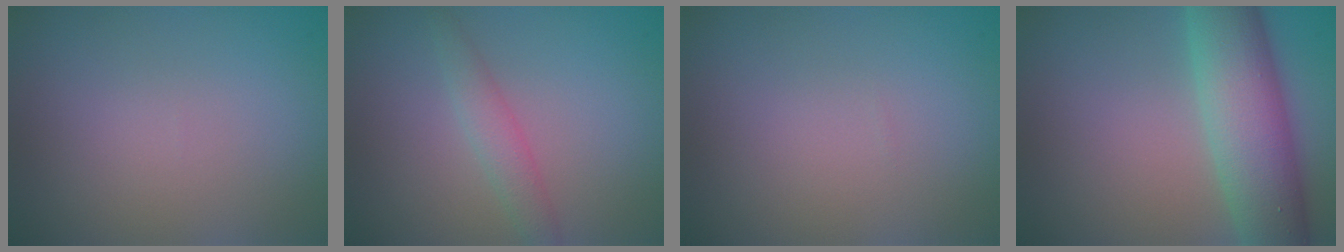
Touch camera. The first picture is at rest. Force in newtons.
{"total": 2.0, "press": 2.0, "slide": 0.0}
{"total": 0.0}
{"total": 8.9, "press": 8.9, "slide": 0.2}